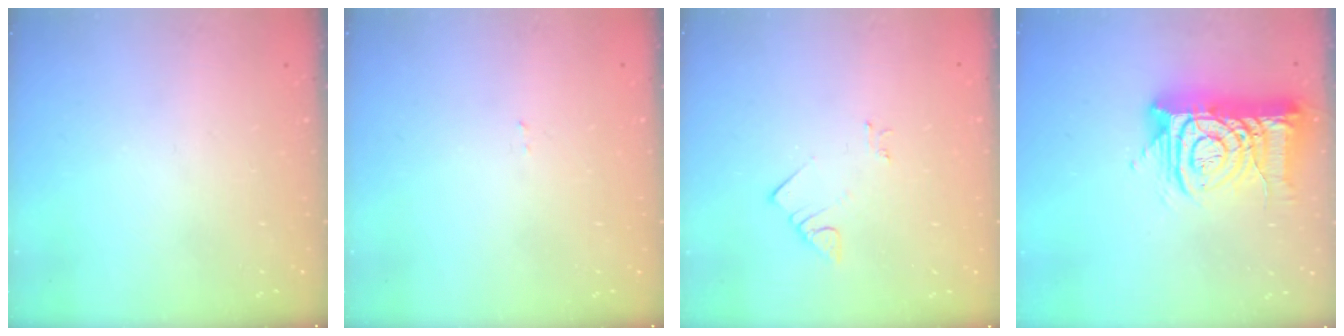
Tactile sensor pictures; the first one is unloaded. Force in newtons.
{"total": 1.6, "press": 1.6, "slide": 0.1}
{"total": 2.7, "press": 2.7, "slide": 0.2}
{"total": 15.3, "press": 15.2, "slide": 1.7}